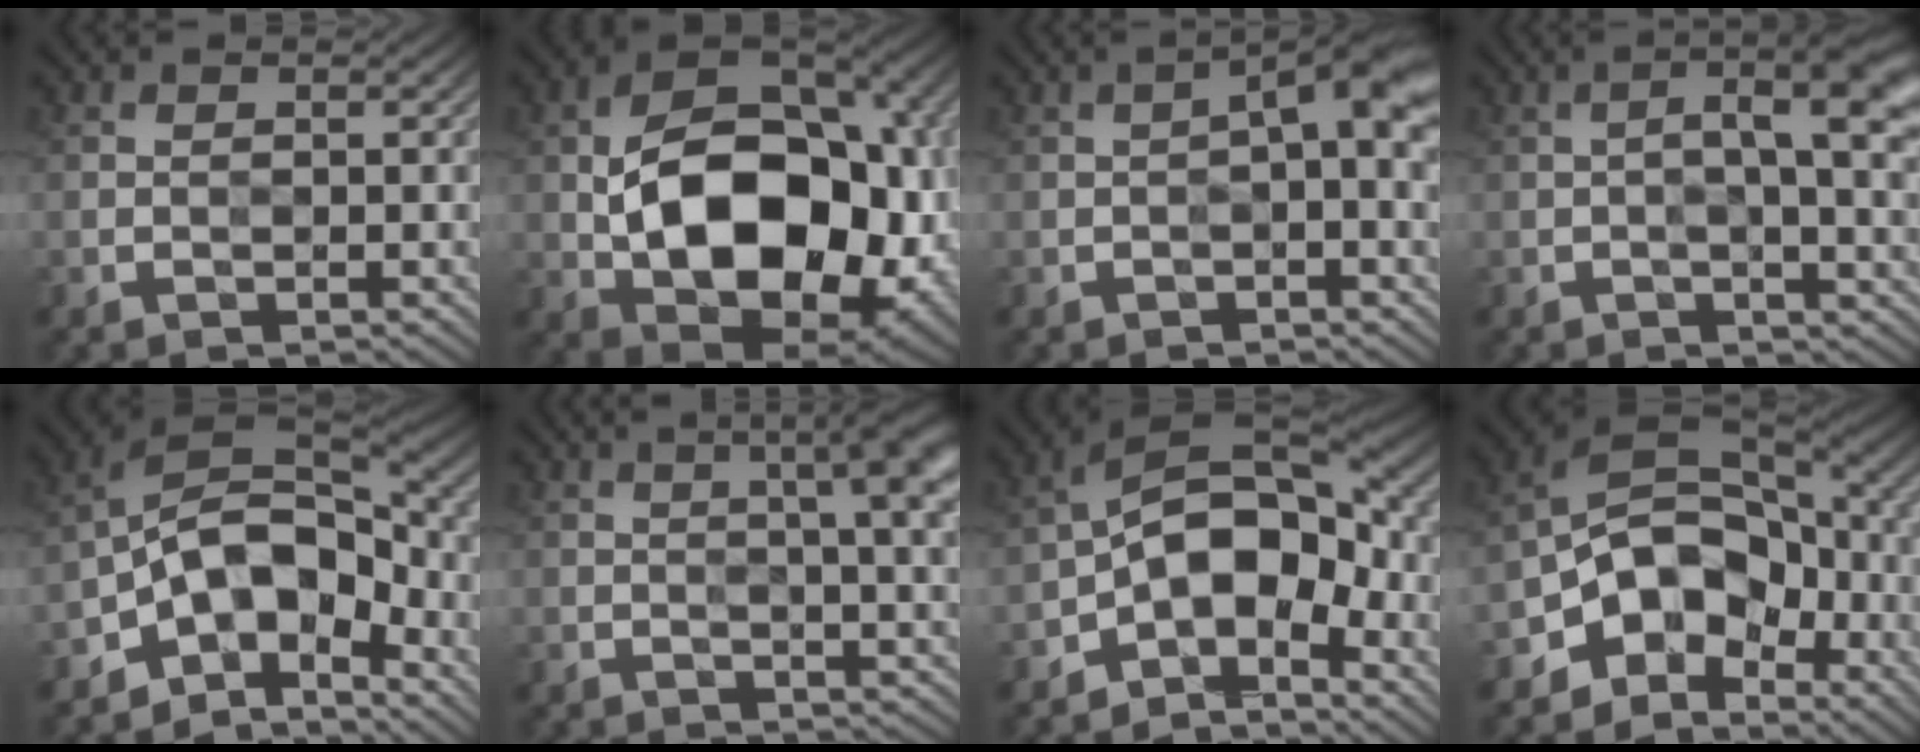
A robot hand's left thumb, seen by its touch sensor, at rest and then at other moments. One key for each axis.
{"total": 16.1, "fx": -1.5, "fy": 10.1, "fz": 12.4, "tx": -0.202, "ty": -0.006, "tz": -0.028}
{"total": 4.3, "fx": 0.3, "fy": 0.8, "fz": 4.2, "tx": -0.064, "ty": 0.014, "tz": -0.001}
{"total": 8.1, "fx": 1.3, "fy": 1.9, "fz": 7.8, "tx": -0.104, "ty": 0.012, "tz": 0.011}
{"total": 11.5, "fx": -4.8, "fy": 6.5, "fz": 8.1, "tx": -0.127, "ty": 0.000, "tz": -0.103}
{"total": 8.9, "fx": 3.5, "fy": 2.1, "fz": 7.9, "tx": -0.073, "ty": 0.030, "tz": 0.037}
{"total": 11.3, "fx": -4.1, "fy": 6.3, "fz": 8.4, "tx": -0.121, "ty": 0.007, "tz": -0.091}
{"total": 11.2, "fx": -4.5, "fy": 7.9, "fz": 6.6, "tx": -0.104, "ty": -0.002, "tz": -0.099}